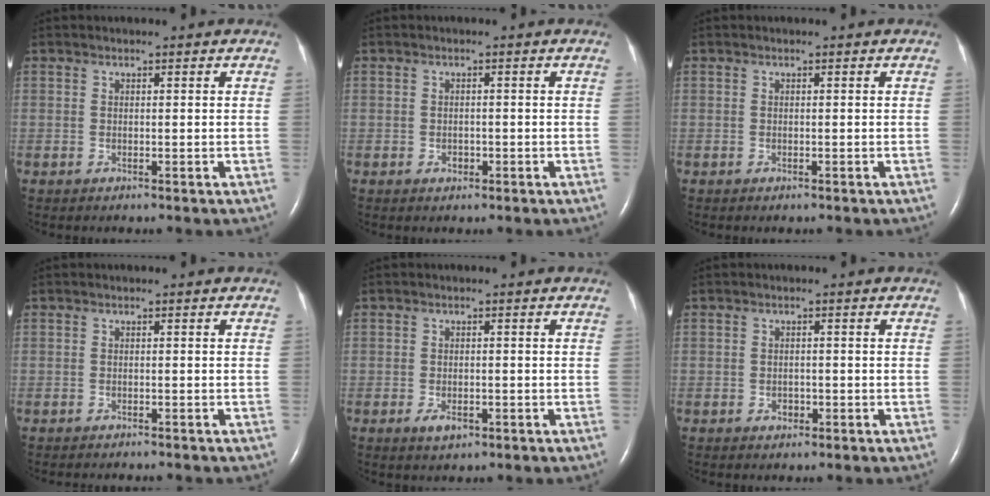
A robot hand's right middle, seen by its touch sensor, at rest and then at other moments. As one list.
[{"total": 1.1, "force": [-0.5, 0.8, 0.5], "torque": [-0.009, 0.002, -0.005]}, {"total": 0.0}, {"total": 3.1, "force": [-2.8, 0.6, 1.2], "torque": [-0.015, -0.004, -0.032]}, {"total": 2.4, "force": [-1.2, 1.3, 1.6], "torque": [-0.031, 0.000, -0.014]}, {"total": 1.2, "force": [-0.6, 0.9, 0.5], "torque": [-0.008, 0.003, -0.006]}]